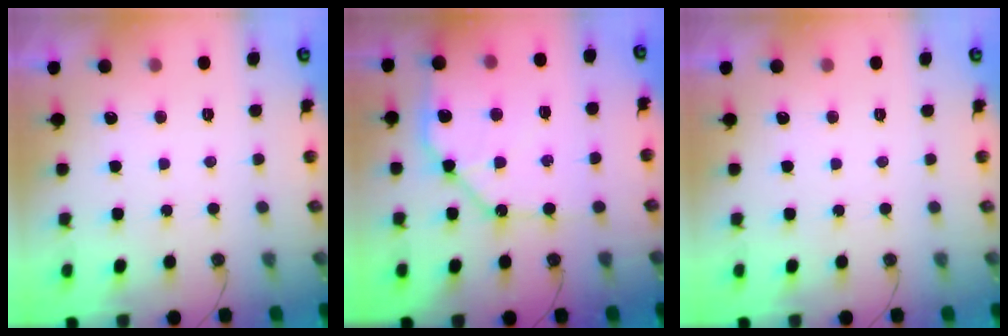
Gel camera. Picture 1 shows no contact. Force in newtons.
{"total": 13.4, "press": 13.3, "slide": 1.8}
{"total": 0.0}